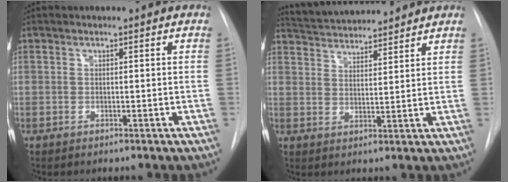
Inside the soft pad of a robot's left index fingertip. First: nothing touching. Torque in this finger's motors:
{"motor_torque": [-0.04, -0.82, 0.29, 0.06]}